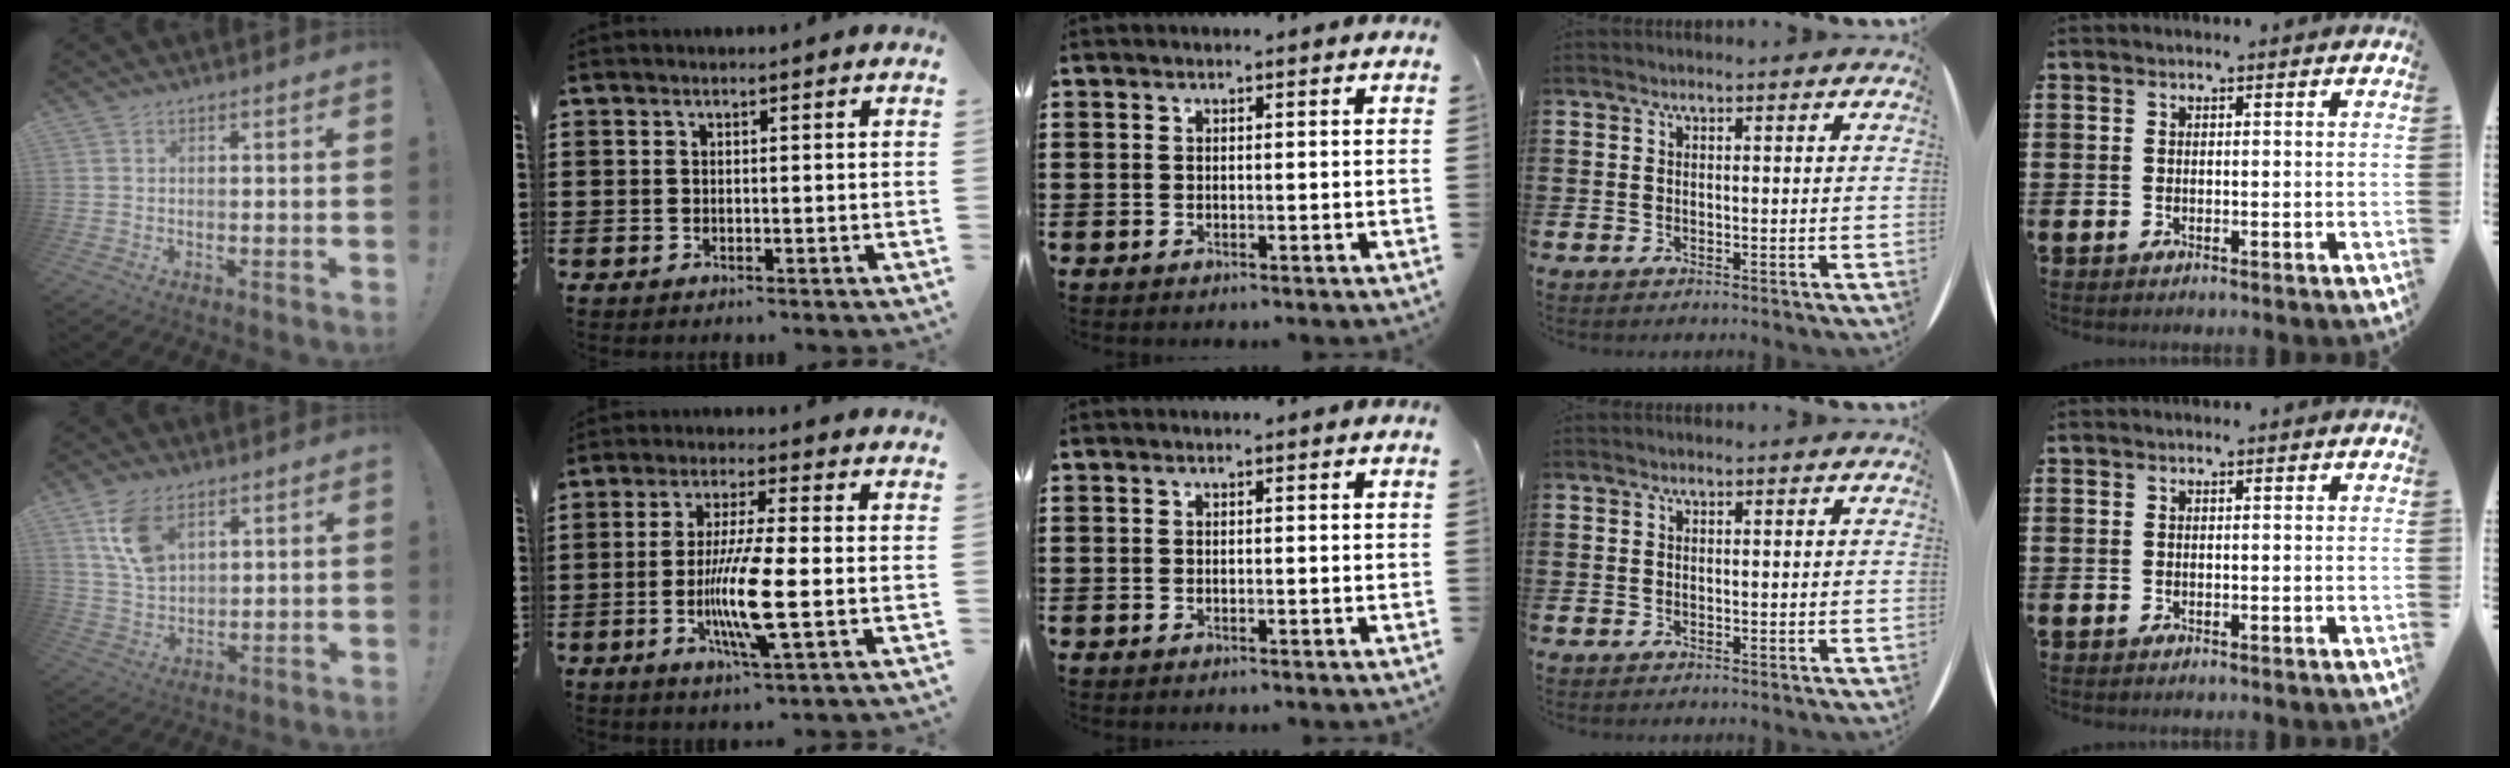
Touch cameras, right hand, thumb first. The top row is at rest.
{"thumb": {"total": 10.3, "force": [5.6, 6.0, 6.3], "torque": [-0.118, -0.015, 0.107]}, "index": {"total": 10.3, "force": [-2.3, 1.4, 9.9], "torque": [-0.199, -0.019, -0.045]}}